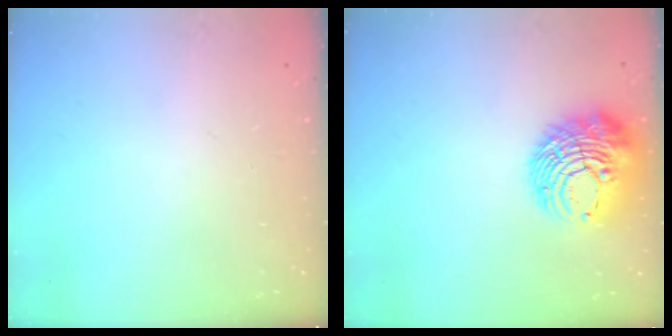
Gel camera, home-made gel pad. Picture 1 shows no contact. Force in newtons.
{"total": 12.9, "press": 12.8, "slide": 1.5}